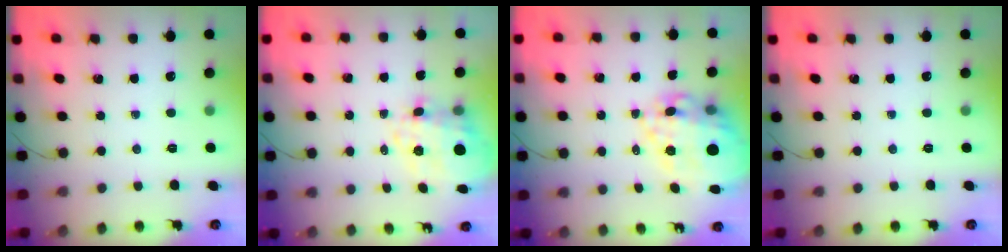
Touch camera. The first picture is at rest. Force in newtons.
{"total": 7.7, "press": 7.1, "slide": 3.1}
{"total": 22.8, "press": 22.3, "slide": 4.7}
{"total": 0.0}